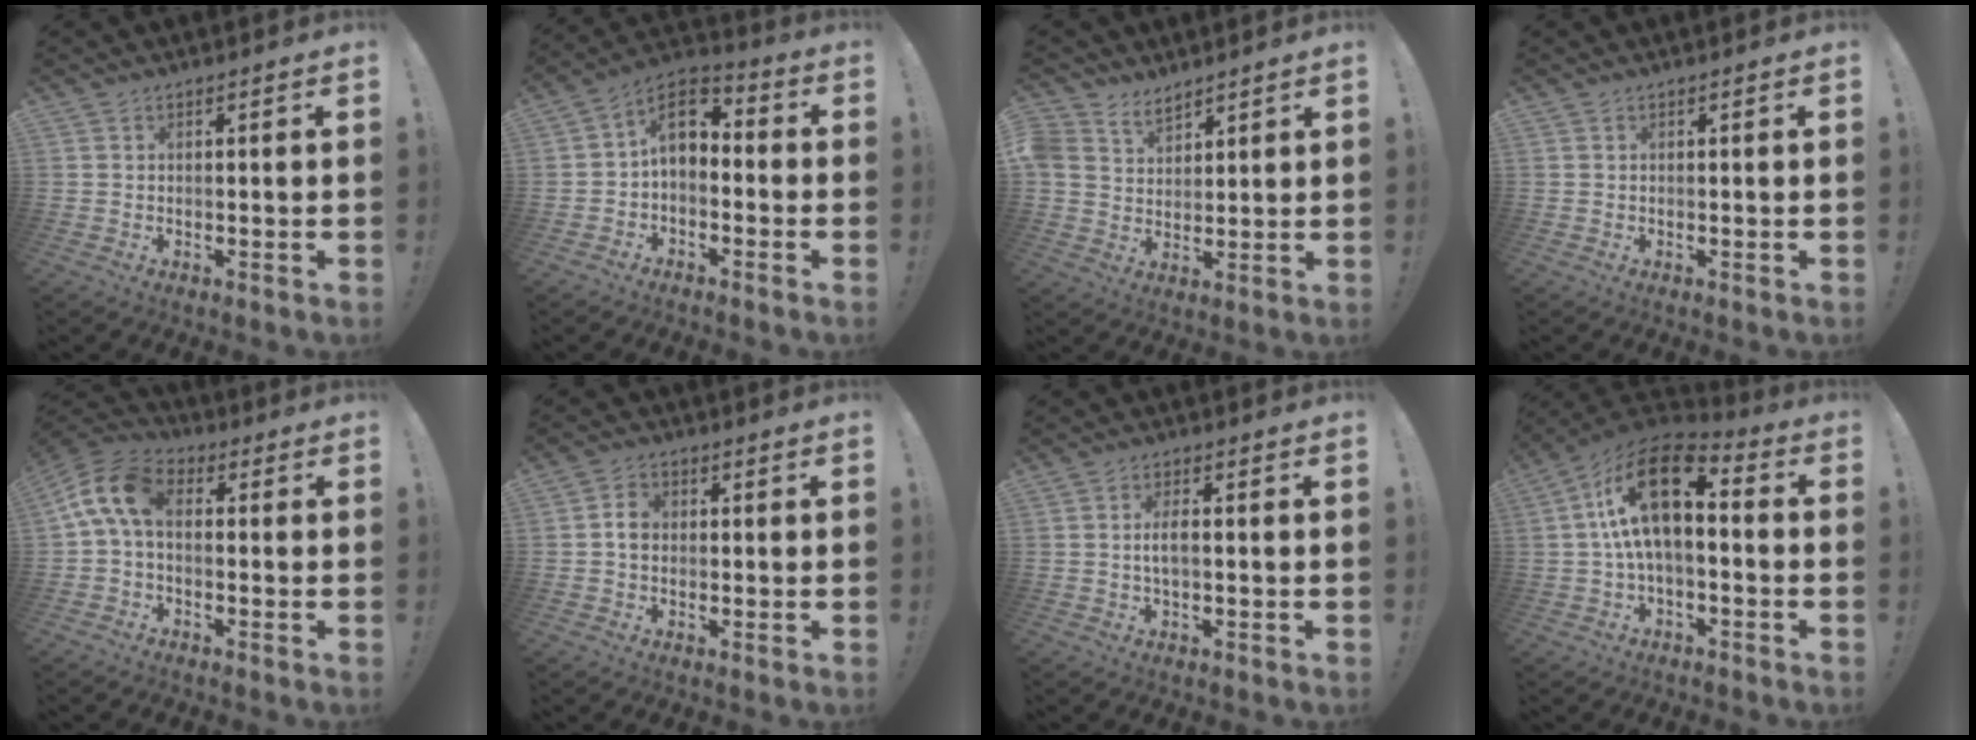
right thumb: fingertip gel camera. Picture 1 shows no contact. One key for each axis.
{"total": 8.2, "fx": 0.2, "fy": 5.8, "fz": 5.8, "tx": -0.099, "ty": 0.016, "tz": 0.011}
{"total": 6.7, "fx": 5.2, "fy": 4.1, "fz": 1.2, "tx": -0.040, "ty": -0.029, "tz": 0.105}
{"total": 0.0}
{"total": 11.0, "fx": 1.3, "fy": 6.2, "fz": 9.0, "tx": -0.181, "ty": 0.015, "tz": 0.031}
{"total": 4.2, "fx": -0.2, "fy": 3.3, "fz": 2.6, "tx": -0.042, "ty": 0.008, "tz": -0.003}
{"total": 3.8, "fx": -0.4, "fy": 1.3, "fz": 3.6, "tx": -0.067, "ty": 0.002, "tz": -0.010}
{"total": 17.2, "fx": 3.4, "fy": 8.5, "fz": 14.7, "tx": -0.257, "ty": -0.008, "tz": 0.059}